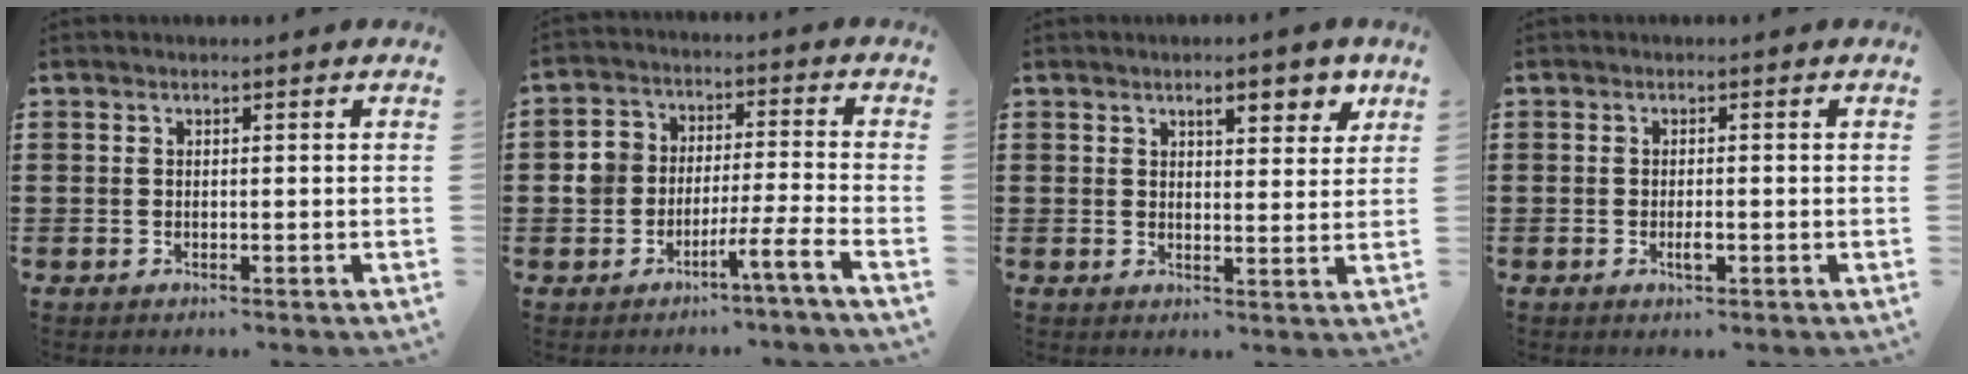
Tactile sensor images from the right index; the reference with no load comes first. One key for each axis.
{"total": 5.0, "fx": -4.1, "fy": 1.1, "fz": 2.5, "tx": -0.056, "ty": 0.004, "tz": -0.083}
{"total": 4.8, "fx": 3.0, "fy": 1.7, "fz": 3.3, "tx": -0.041, "ty": -0.003, "tz": 0.044}
{"total": 1.6, "fx": -0.6, "fy": 0.5, "fz": 1.5, "tx": -0.035, "ty": -0.003, "tz": -0.013}